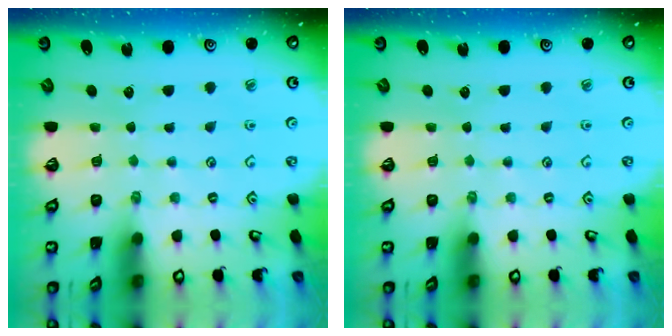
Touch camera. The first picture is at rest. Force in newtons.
{"total": 0.0}